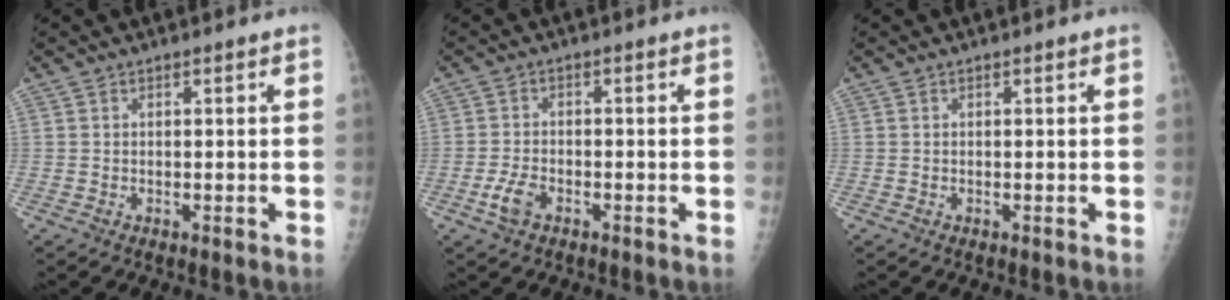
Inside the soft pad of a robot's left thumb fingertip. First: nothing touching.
{"total": 3.8, "force": [-1.9, 2.2, 2.5], "torque": [-0.054, 0.009, -0.037]}
{"total": 0.0}